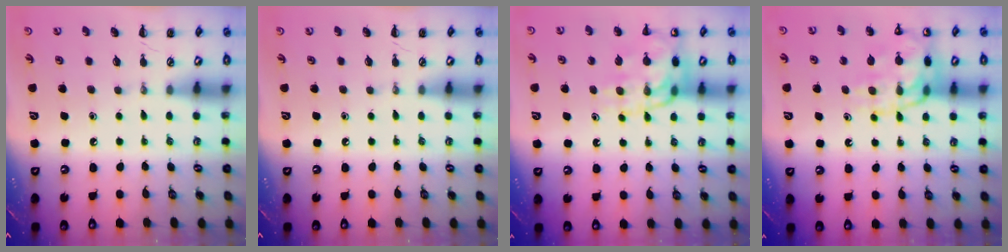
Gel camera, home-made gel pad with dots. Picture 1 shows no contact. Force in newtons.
{"total": 0.0}
{"total": 13.3, "press": 13.1, "slide": 2.5}
{"total": 16.3, "press": 16.0, "slide": 2.8}